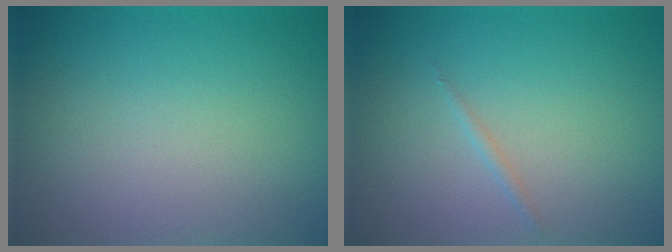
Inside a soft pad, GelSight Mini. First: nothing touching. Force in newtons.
{"total": 0.6, "press": 0.6, "slide": 0.0}